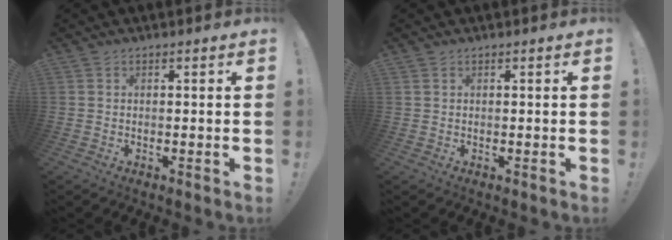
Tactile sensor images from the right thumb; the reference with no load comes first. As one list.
[{"total": 0.5, "force": [0.3, 0.4, 0.2], "torque": [-0.006, 0.002, 0.007]}]